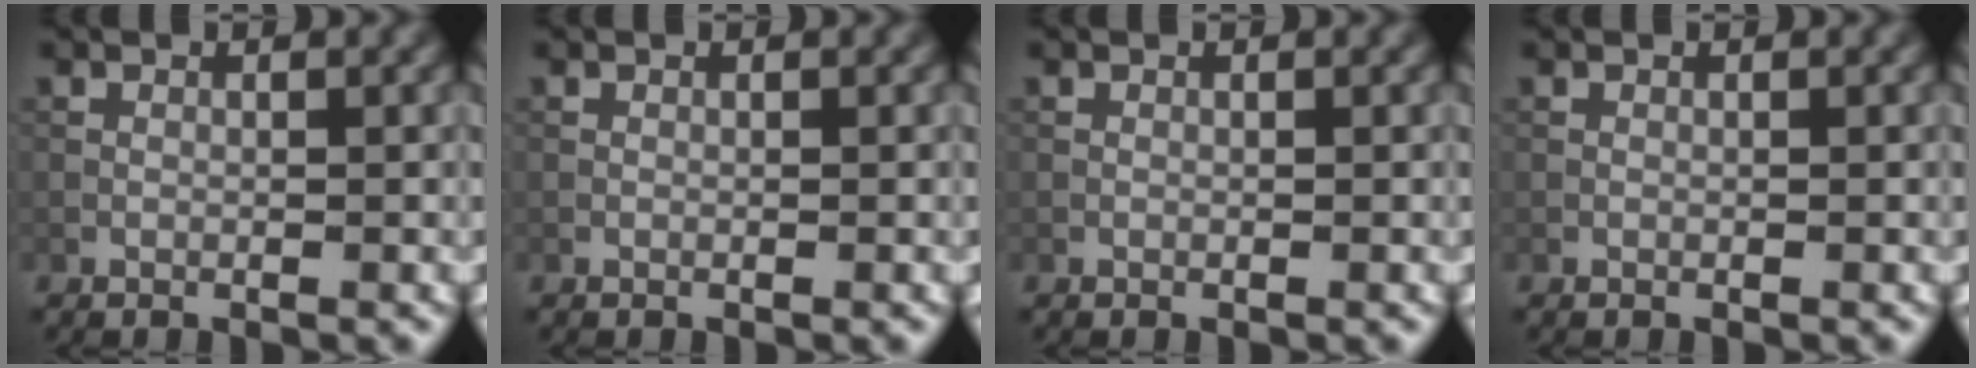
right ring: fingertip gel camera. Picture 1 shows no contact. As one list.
[{"total": 0.0}, {"total": 0.0}, {"total": 0.0}]